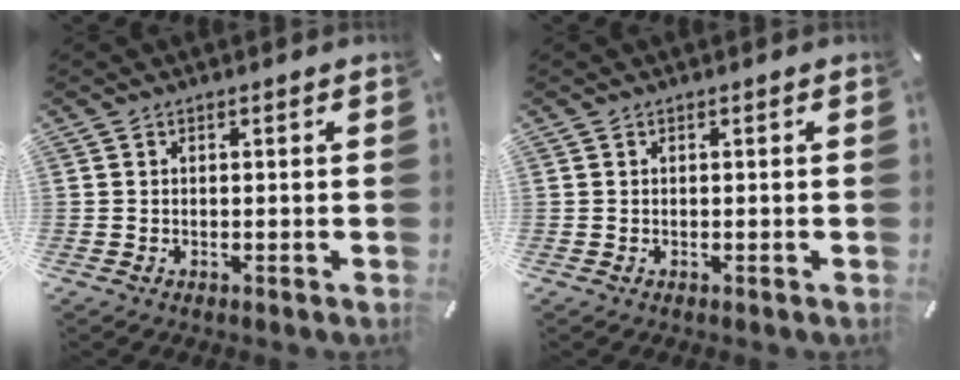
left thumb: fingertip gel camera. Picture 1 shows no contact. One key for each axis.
{"total": 0.0}